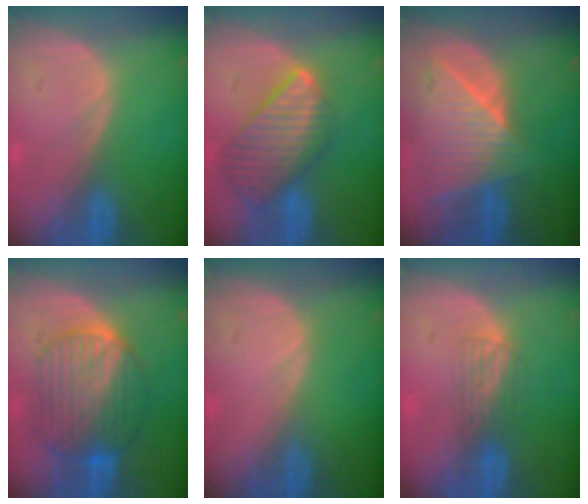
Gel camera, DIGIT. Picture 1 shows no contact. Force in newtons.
{"total": 9.8, "press": 8.5, "slide": 4.8}
{"total": 9.2, "press": 8.2, "slide": 4.1}
{"total": 10.2, "press": 10.2, "slide": 0.9}
{"total": 0.0}
{"total": 2.9, "press": 2.6, "slide": 1.2}